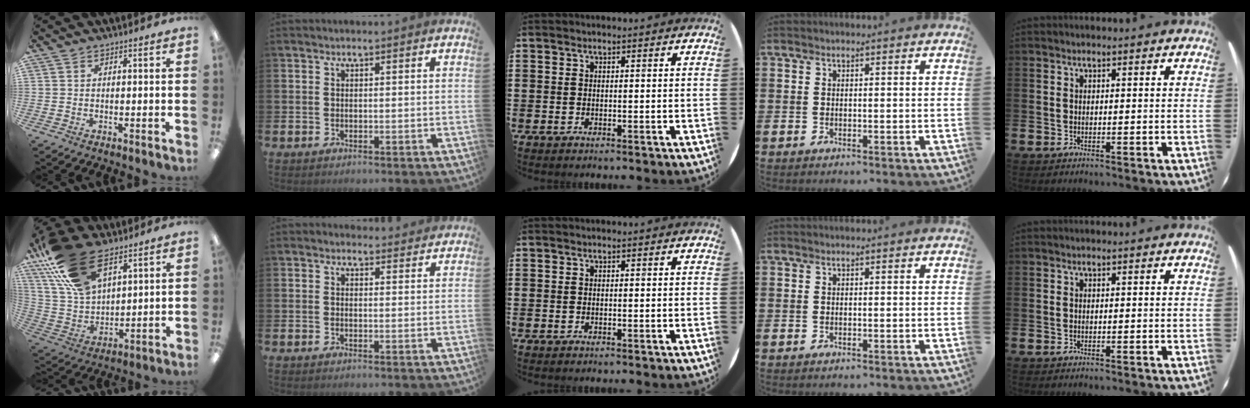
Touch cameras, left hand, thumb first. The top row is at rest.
{"thumb": {"total": 21.2, "force": [12.5, 11.2, 13.1], "torque": [-0.293, -0.047, 0.229]}, "index": {"total": 1.8, "force": [1.7, 0.7, 0.0], "torque": [0.004, -0.004, 0.028]}}